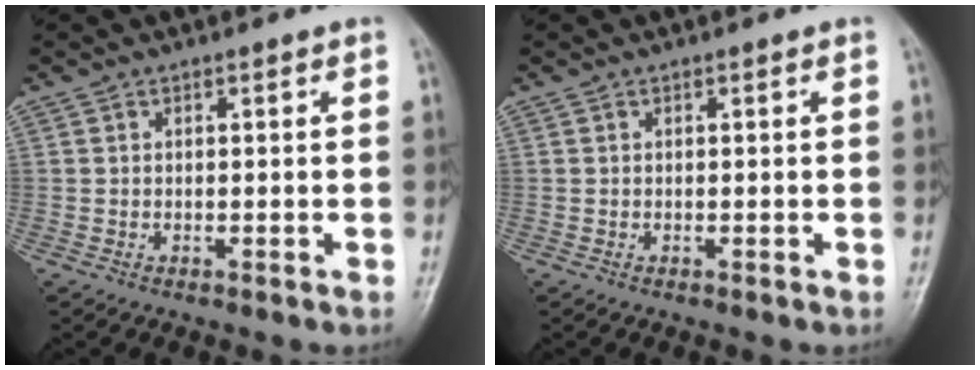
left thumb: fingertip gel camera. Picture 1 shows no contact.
{"total": 0.0}